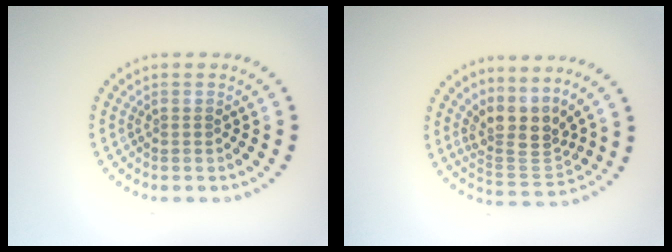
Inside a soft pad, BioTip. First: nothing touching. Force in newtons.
{"total": 3.9, "press": 2.8, "slide": 2.6}